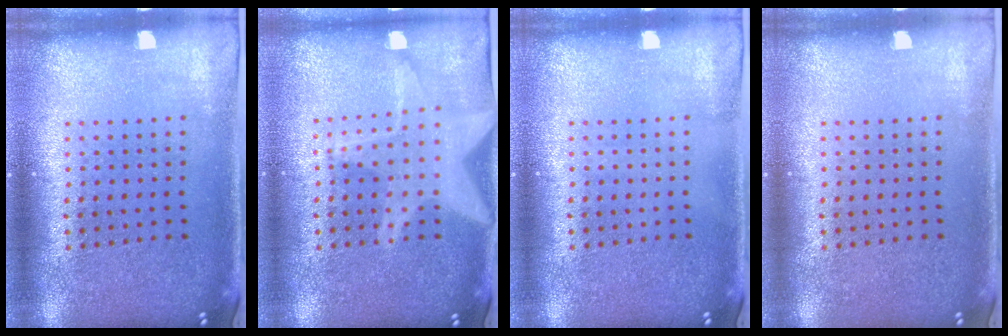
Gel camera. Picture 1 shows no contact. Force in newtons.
{"total": 3.0, "press": 3.0, "slide": 0.3}
{"total": 0.0}
{"total": 0.0}